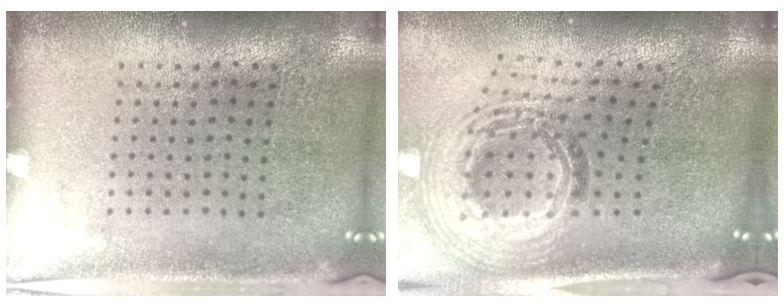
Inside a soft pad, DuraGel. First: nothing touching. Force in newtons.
{"total": 2.1, "press": 1.6, "slide": 1.4}